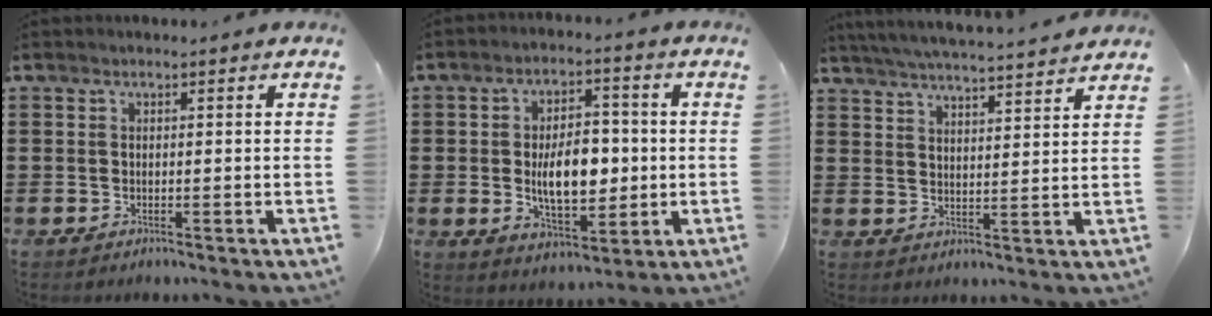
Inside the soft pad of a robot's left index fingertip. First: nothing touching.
{"total": 9.3, "force": [-0.3, 5.1, 7.8], "torque": [-0.132, 0.002, -0.012]}
{"total": 5.2, "force": [5.0, -0.6, 1.2], "torque": [-0.042, -0.031, 0.087]}